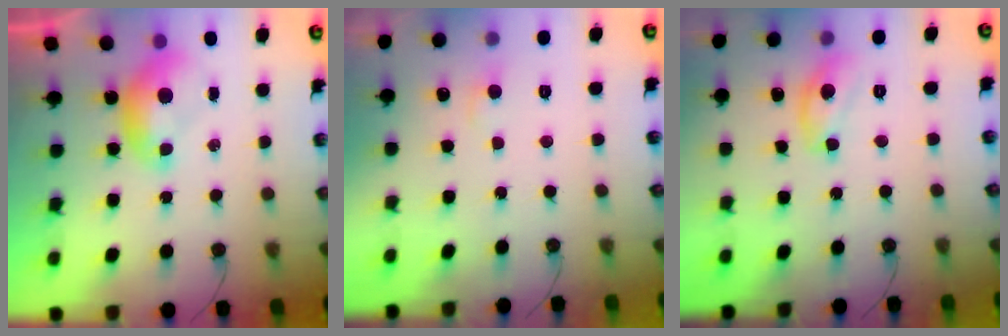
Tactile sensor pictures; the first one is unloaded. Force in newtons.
{"total": 1.1, "press": 0.9, "slide": 0.6}
{"total": 8.2, "press": 8.2, "slide": 0.5}